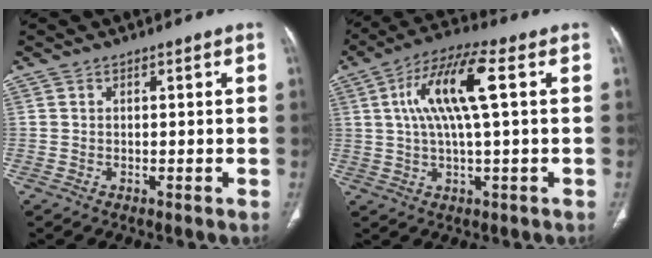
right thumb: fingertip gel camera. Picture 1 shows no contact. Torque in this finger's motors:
{"motor_torque": [-0.89, 1.31, 0.79, 0.50, 0.28]}